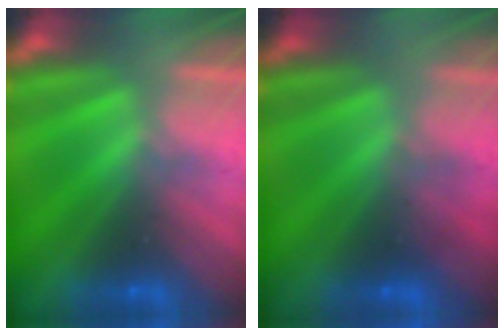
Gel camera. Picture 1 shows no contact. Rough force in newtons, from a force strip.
{"total": 1.7}